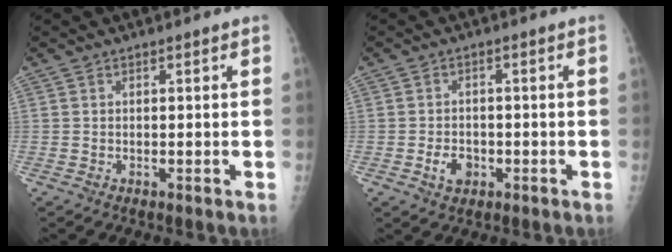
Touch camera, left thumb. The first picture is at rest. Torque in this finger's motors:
{"motor_torque": [-0.50, 0.54, 0.12, 0.09, 0.00]}